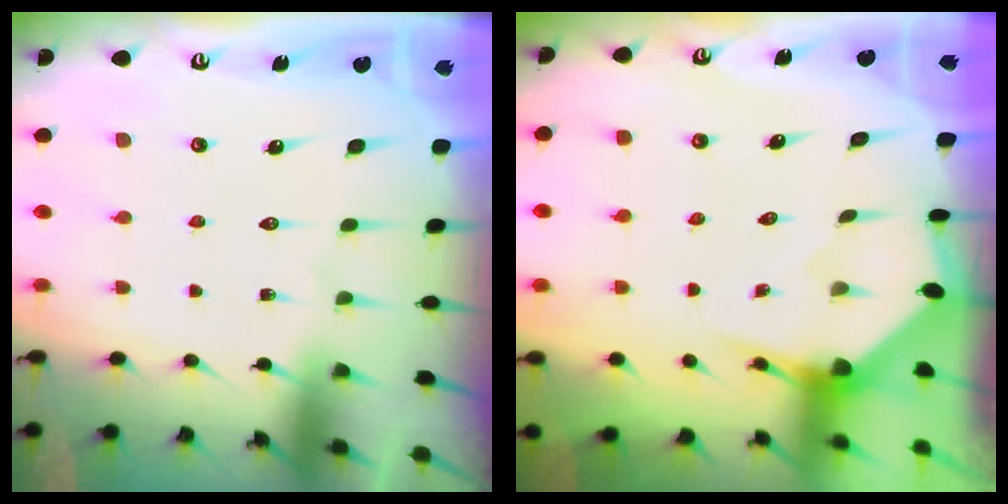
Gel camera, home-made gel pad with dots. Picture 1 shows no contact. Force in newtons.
{"total": 3.3, "press": 3.3, "slide": 0.3}